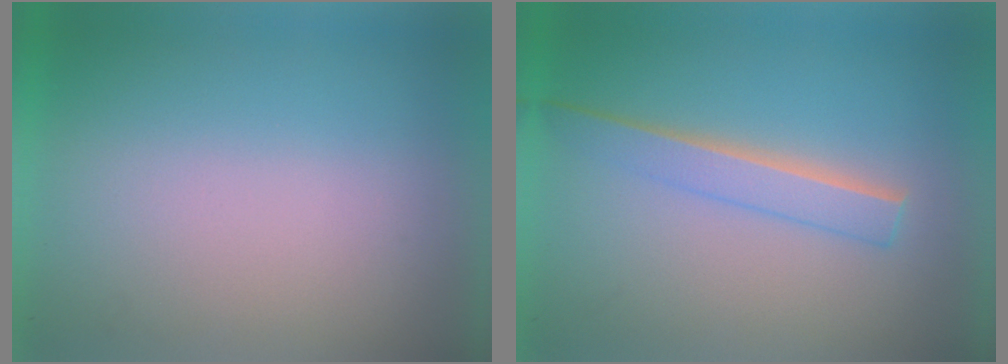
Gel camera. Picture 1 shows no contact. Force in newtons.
{"total": 2.2}